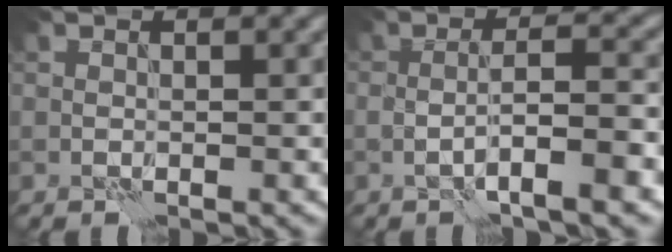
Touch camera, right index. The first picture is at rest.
{"total": 4.7, "force": [-1.5, 0.8, 4.4], "torque": [-0.070, 0.009, -0.029]}